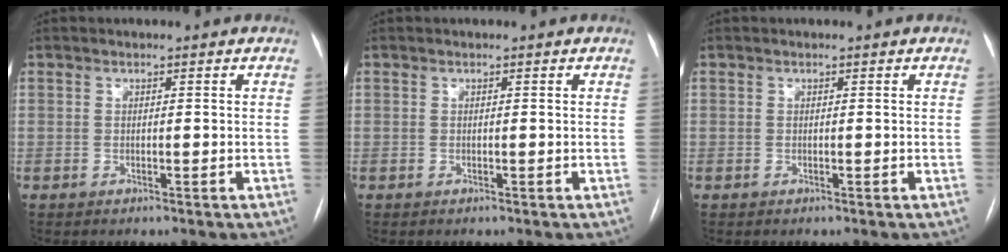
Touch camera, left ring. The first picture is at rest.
{"total": 0.0}
{"total": 0.0}